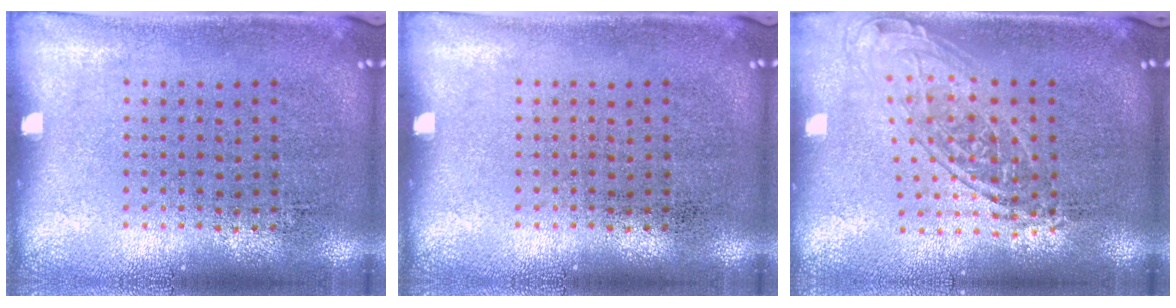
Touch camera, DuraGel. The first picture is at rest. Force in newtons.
{"total": 0.0}
{"total": 1.7, "press": 1.3, "slide": 1.0}